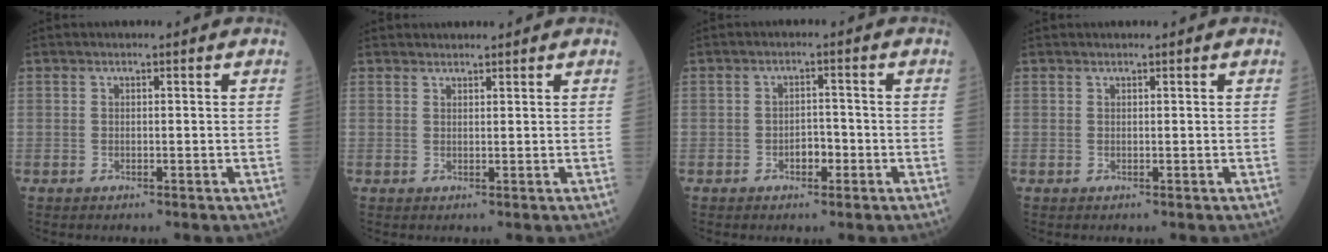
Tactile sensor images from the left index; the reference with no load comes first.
{"total": 1.7, "force": [1.7, 0.3, 0.2], "torque": [-0.007, 0.015, 0.033]}
{"total": 2.4, "force": [-1.1, 1.3, 1.7], "torque": [-0.023, 0.006, -0.019]}
{"total": 0.5, "force": [0.5, 0.0, 0.1], "torque": [-0.005, 0.004, 0.011]}